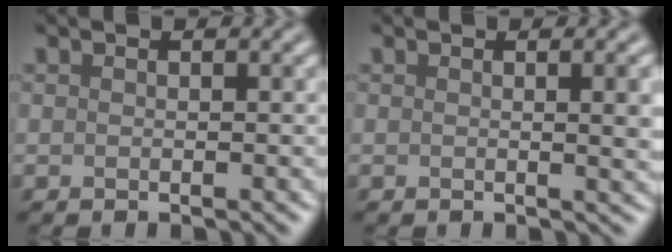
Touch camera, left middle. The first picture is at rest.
{"total": 3.3, "force": [0.4, 1.0, 3.1], "torque": [-0.032, 0.005, 0.002]}